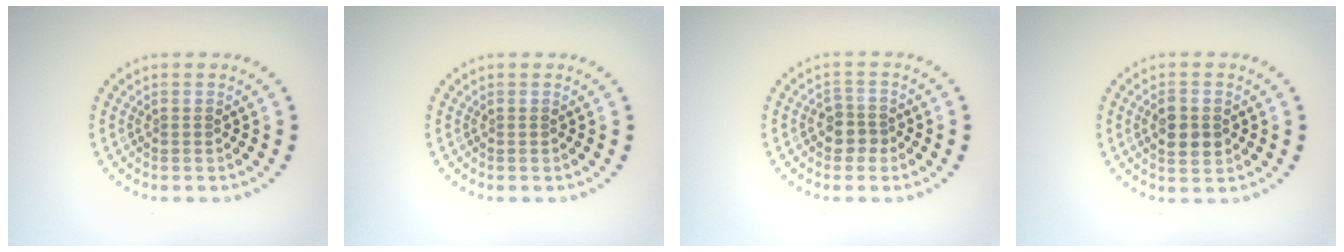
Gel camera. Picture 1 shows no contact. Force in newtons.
{"total": 0.0}
{"total": 2.0, "press": 1.7, "slide": 1.0}
{"total": 3.2, "press": 3.2, "slide": 0.2}